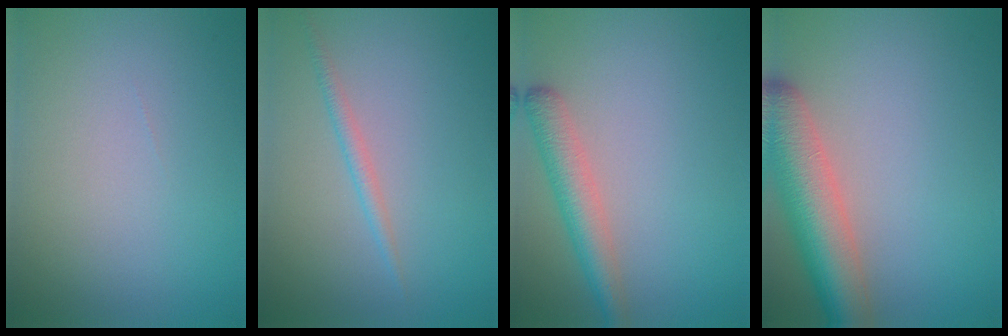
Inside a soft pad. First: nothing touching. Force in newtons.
{"total": 1.4, "press": 1.4, "slide": 0.0}
{"total": 3.5, "press": 3.5, "slide": 0.2}
{"total": 7.2, "press": 7.2, "slide": 0.4}